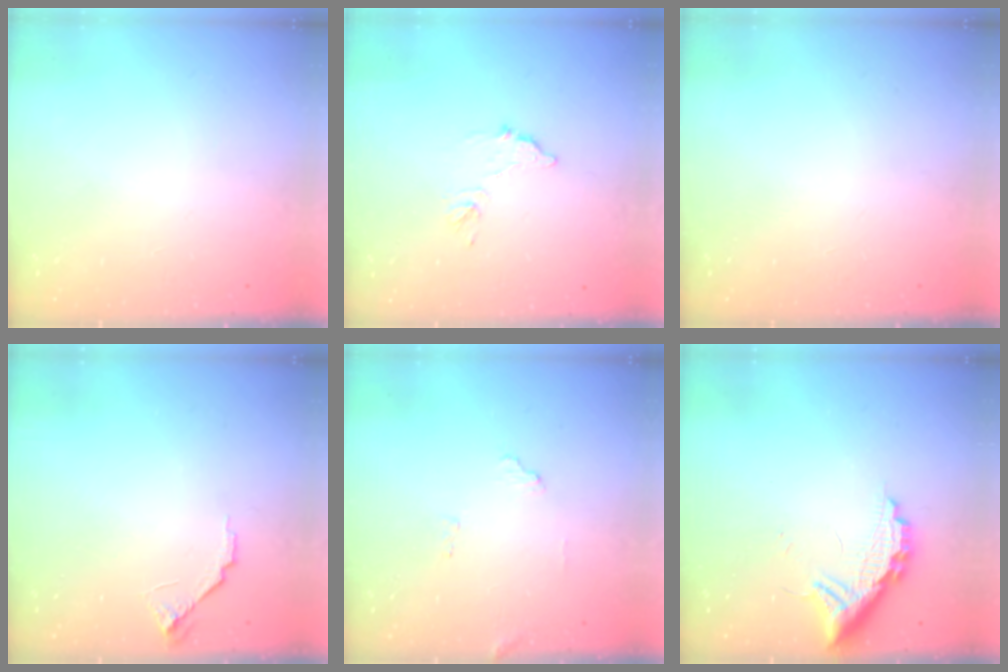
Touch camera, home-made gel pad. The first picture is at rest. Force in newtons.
{"total": 7.9, "press": 7.9, "slide": 0.3}
{"total": 0.0}
{"total": 7.2, "press": 7.2, "slide": 0.6}
{"total": 8.5, "press": 8.4, "slide": 0.5}
{"total": 10.9, "press": 10.9, "slide": 0.9}